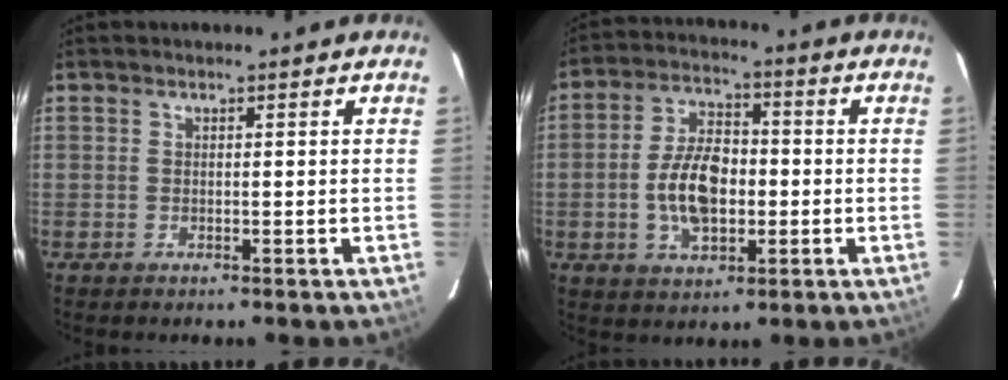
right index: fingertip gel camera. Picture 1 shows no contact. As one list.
[{"total": 11.0, "force": [-1.8, 6.4, 8.8], "torque": [-0.170, 0.012, -0.025]}]